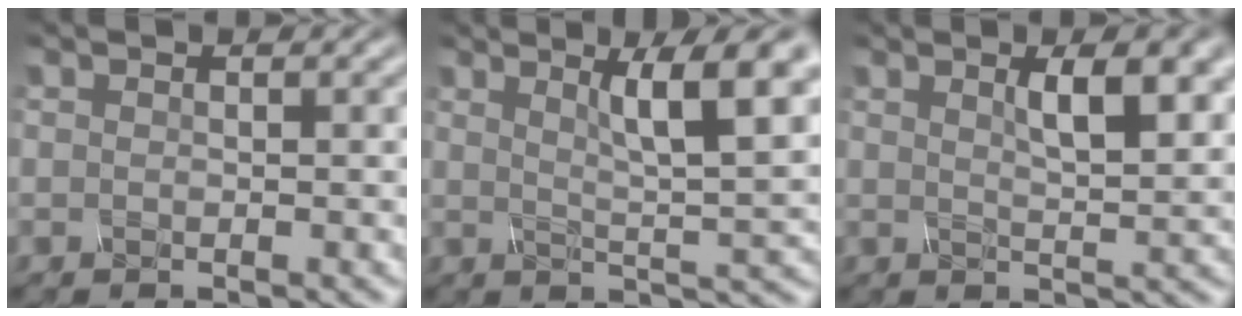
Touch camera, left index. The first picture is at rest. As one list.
[{"total": 7.1, "force": [2.7, 1.4, 6.4], "torque": [-0.085, 0.006, 0.051]}, {"total": 4.9, "force": [1.6, 1.6, 4.4], "torque": [-0.056, 0.004, 0.024]}]